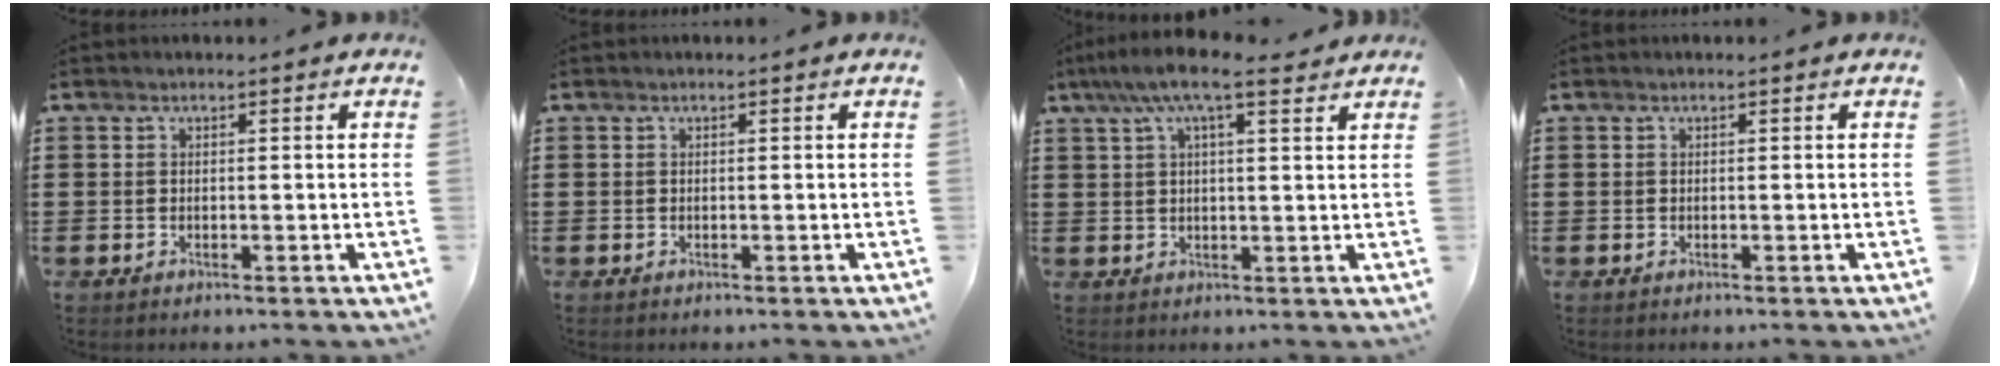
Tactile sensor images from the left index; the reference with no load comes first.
{"total": 0.0}
{"total": 7.6, "force": [5.4, 1.6, 5.0], "torque": [-0.114, -0.001, 0.096]}
{"total": 0.0}